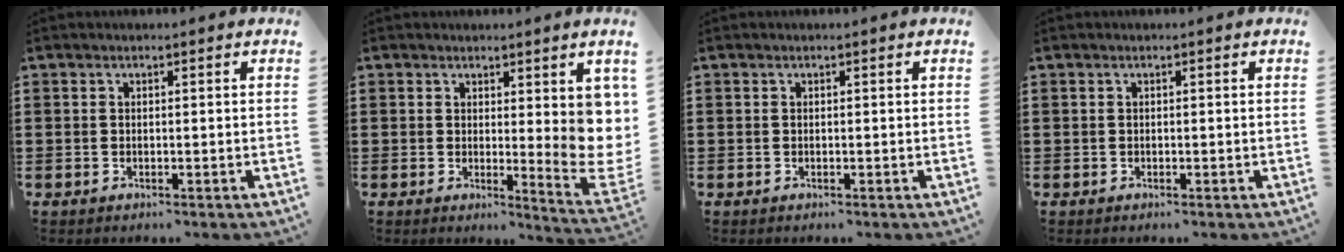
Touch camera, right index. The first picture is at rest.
{"total": 5.9, "force": [2.8, 2.5, 4.6], "torque": [-0.053, -0.031, 0.050]}
{"total": 0.0}
{"total": 0.0}